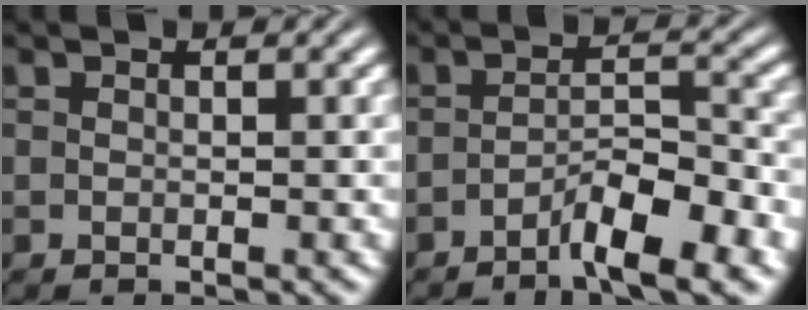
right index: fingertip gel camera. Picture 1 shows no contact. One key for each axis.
{"total": 4.4, "fx": -3.1, "fy": 0.4, "fz": 3.1, "tx": -0.033, "ty": -0.005, "tz": -0.051}